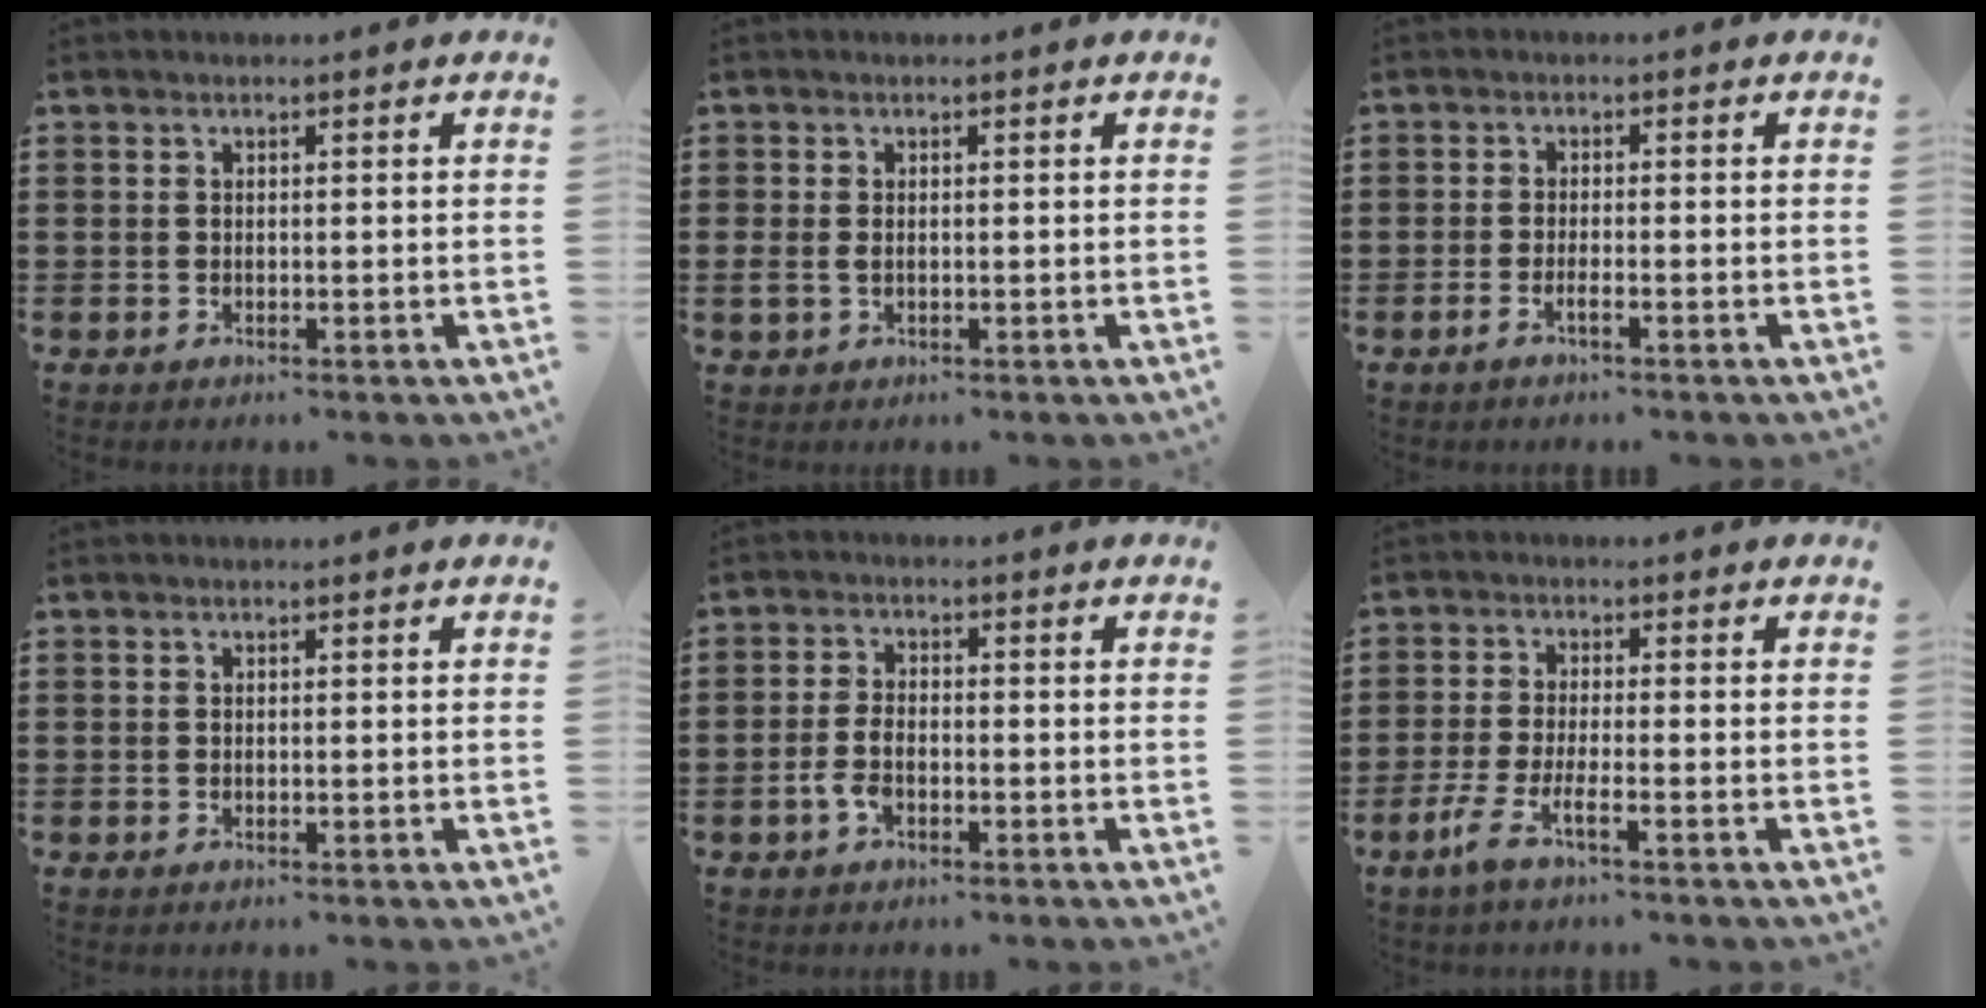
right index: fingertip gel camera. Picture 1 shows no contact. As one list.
[{"total": 1.4, "force": [-0.1, 1.0, 1.0], "torque": [-0.029, 0.001, -0.004]}, {"total": 1.7, "force": [-1.0, 0.2, 1.4], "torque": [-0.024, -0.002, -0.018]}, {"total": 0.0}, {"total": 3.6, "force": [-1.7, 1.5, 2.8], "torque": [-0.072, -0.007, -0.035]}, {"total": 4.4, "force": [-2.6, 0.1, 3.6], "torque": [-0.095, -0.022, -0.055]}]